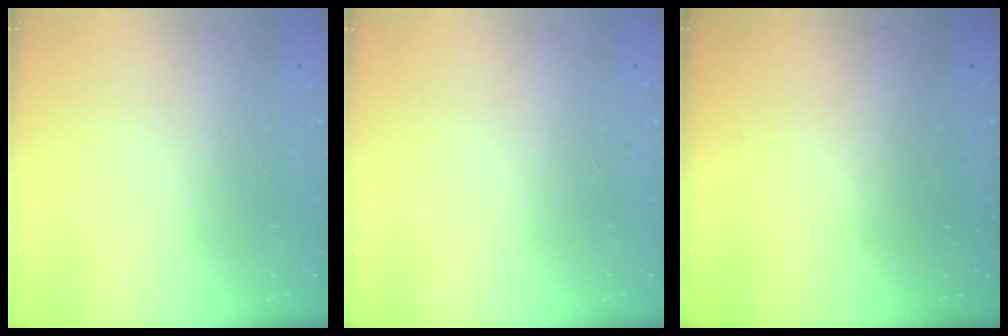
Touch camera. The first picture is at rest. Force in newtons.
{"total": 0.0}
{"total": 3.0, "press": 3.0, "slide": 0.1}